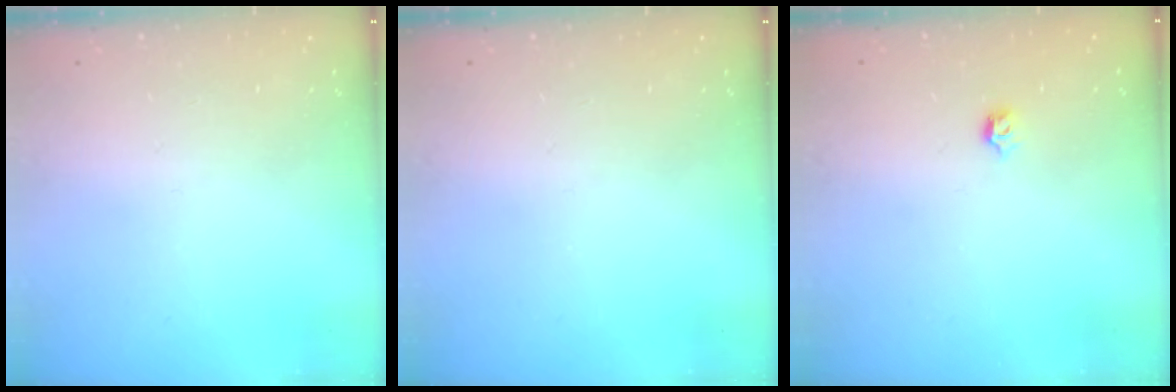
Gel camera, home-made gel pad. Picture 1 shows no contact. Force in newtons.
{"total": 0.0}
{"total": 3.4, "press": 3.3, "slide": 0.7}